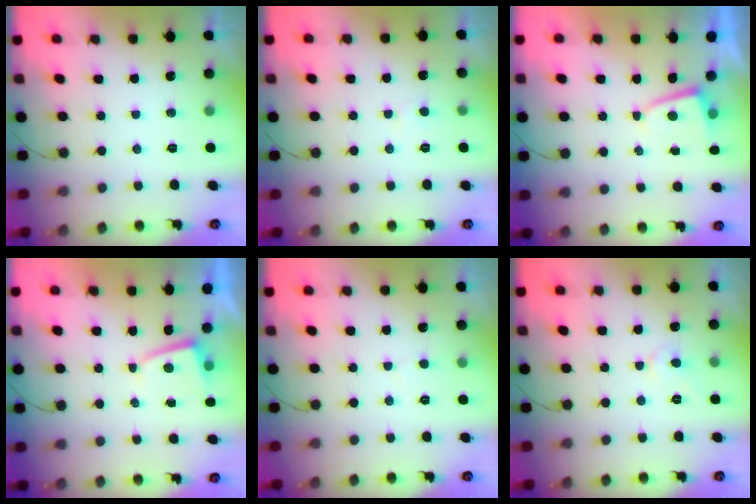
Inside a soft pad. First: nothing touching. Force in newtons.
{"total": 2.0, "press": 2.0, "slide": 0.2}
{"total": 1.2, "press": 1.2, "slide": 0.2}
{"total": 1.2, "press": 1.2, "slide": 0.2}
{"total": 1.8, "press": 1.8, "slide": 0.2}
{"total": 3.8, "press": 3.8, "slide": 0.3}